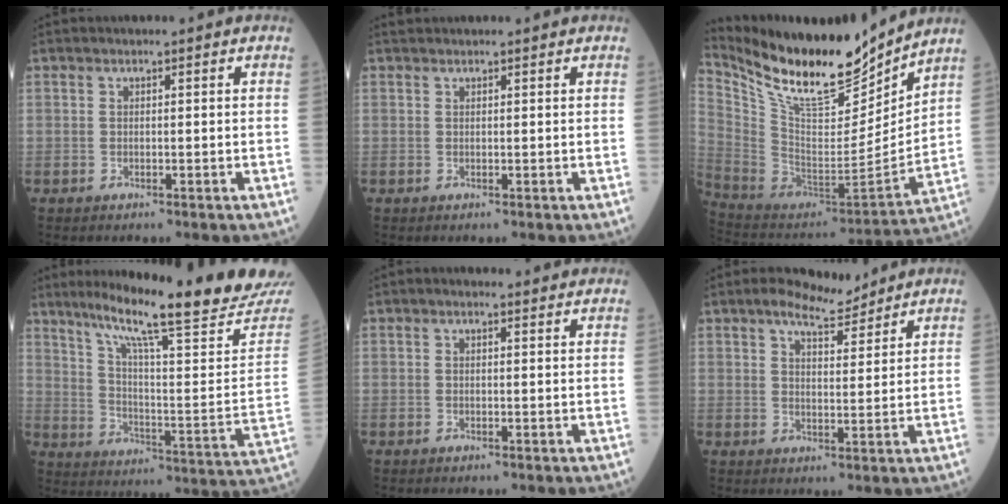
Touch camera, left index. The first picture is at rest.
{"total": 2.0, "force": [1.9, 0.3, 0.4], "torque": [-0.009, 0.028, 0.033]}
{"total": 20.3, "force": [17.5, 4.1, 9.5], "torque": [-0.184, -0.032, 0.315]}
{"total": 23.0, "force": [19.2, -0.5, 12.6], "torque": [-0.194, -0.067, 0.262]}
{"total": 1.7, "force": [1.3, 0.7, 0.8], "torque": [-0.019, 0.013, 0.017]}
{"total": 5.9, "force": [5.0, 1.5, 2.7], "torque": [-0.050, 0.010, 0.084]}